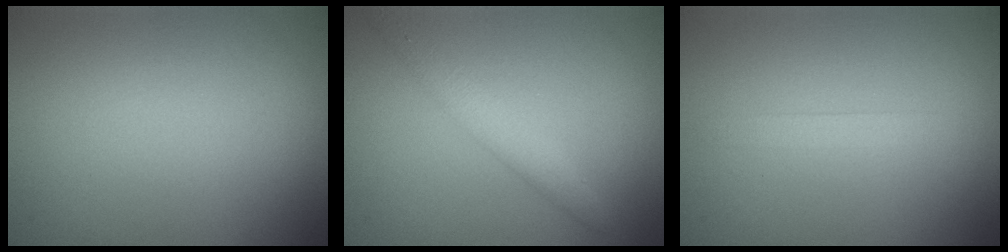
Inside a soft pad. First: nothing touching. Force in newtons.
{"total": 2.3, "press": 2.3, "slide": 0.1}
{"total": 1.2, "press": 1.2, "slide": 0.1}